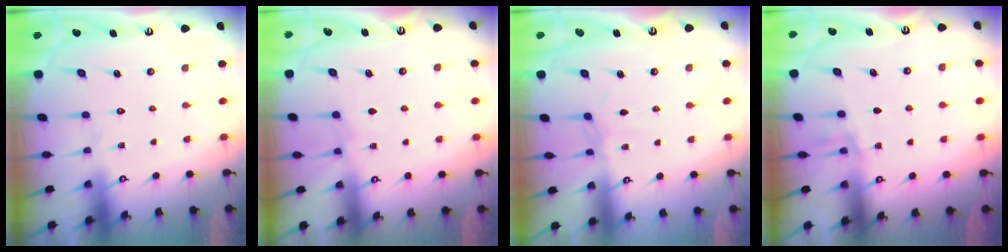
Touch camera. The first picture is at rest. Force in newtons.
{"total": 3.4, "press": 3.4, "slide": 0.5}
{"total": 2.1, "press": 2.1, "slide": 0.5}
{"total": 4.6, "press": 3.9, "slide": 2.5}